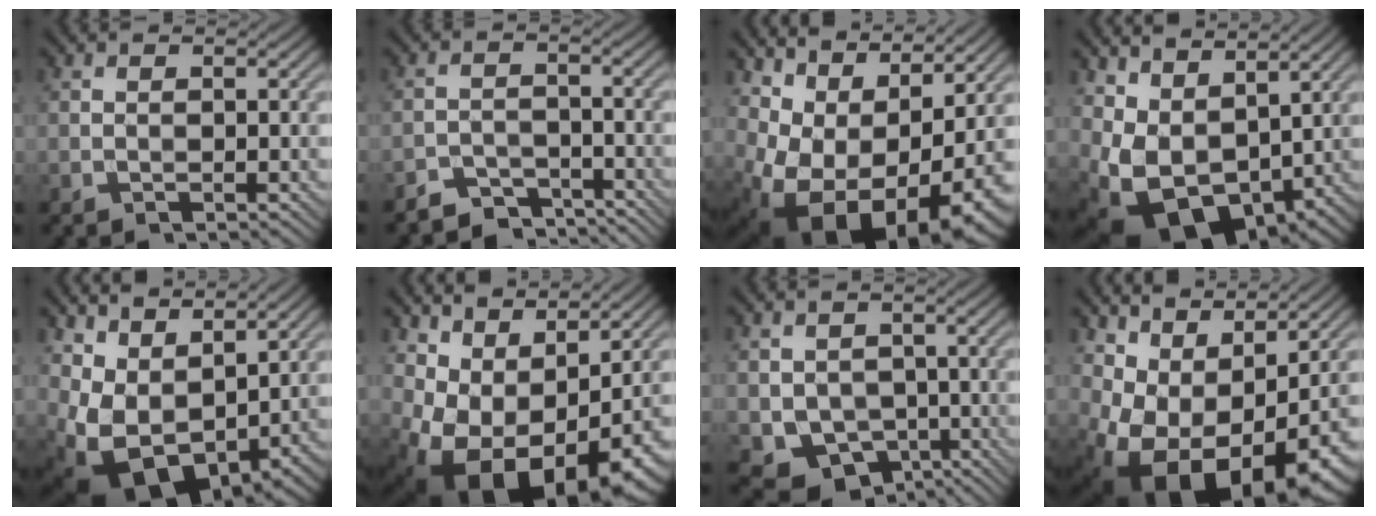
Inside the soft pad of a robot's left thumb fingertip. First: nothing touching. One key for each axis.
{"total": 4.9, "fx": -4.4, "fy": 1.8, "fz": 1.2, "tx": -0.017, "ty": -0.005, "tz": -0.078}
{"total": 14.4, "fx": 1.4, "fy": 9.2, "fz": 11.0, "tx": -0.180, "ty": -0.017, "tz": 0.069}
{"total": 11.7, "fx": 2.2, "fy": 8.0, "fz": 8.3, "tx": -0.196, "ty": -0.025, "tz": 0.060}
{"total": 12.9, "fx": 2.8, "fy": 8.6, "fz": 9.2, "tx": -0.213, "ty": -0.027, "tz": 0.077}
{"total": 13.3, "fx": -0.2, "fy": 8.4, "fz": 10.4, "tx": -0.178, "ty": -0.023, "tz": 0.036}
{"total": 6.7, "fx": -1.9, "fy": 5.6, "fz": 3.2, "tx": -0.072, "ty": -0.034, "tz": -0.027}
{"total": 14.7, "fx": -0.3, "fy": 9.0, "fz": 11.6, "tx": -0.183, "ty": -0.027, "tz": 0.044}